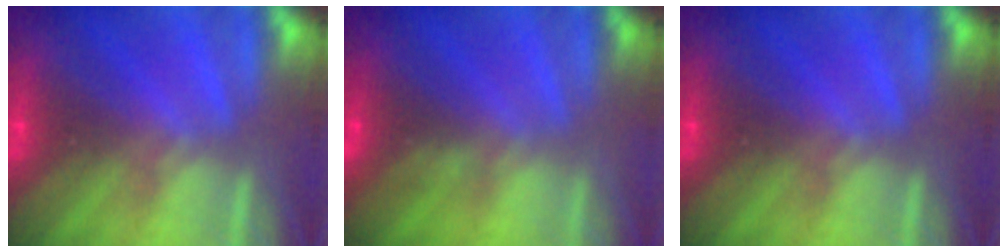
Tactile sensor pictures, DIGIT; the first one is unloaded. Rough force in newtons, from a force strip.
{"total": 3.5}
{"total": 0.0}